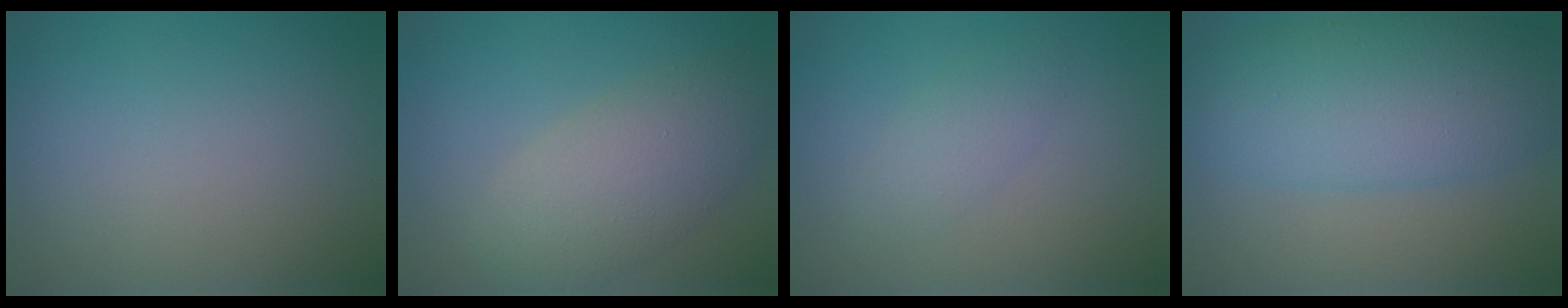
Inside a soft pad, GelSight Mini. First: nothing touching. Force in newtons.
{"total": 5.6, "press": 5.6, "slide": 0.1}
{"total": 1.8, "press": 1.8, "slide": 0.2}
{"total": 8.3, "press": 8.3, "slide": 0.0}